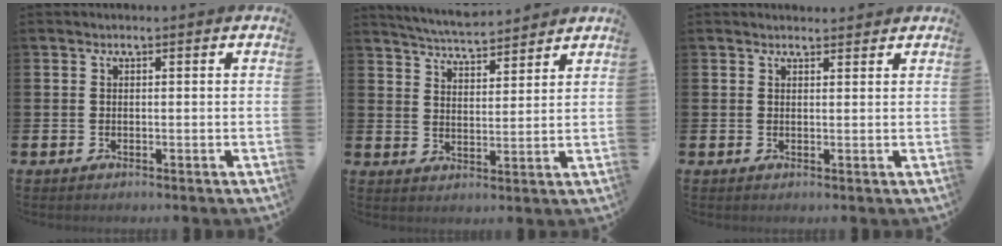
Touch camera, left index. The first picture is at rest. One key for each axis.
{"total": 5.4, "fx": 5.3, "fy": 0.4, "fz": 0.6, "tx": -0.034, "ty": -0.029, "tz": 0.096}
{"total": 1.4, "fx": 1.3, "fy": 0.3, "fz": 0.0, "tx": 0.007, "ty": -0.004, "tz": 0.023}